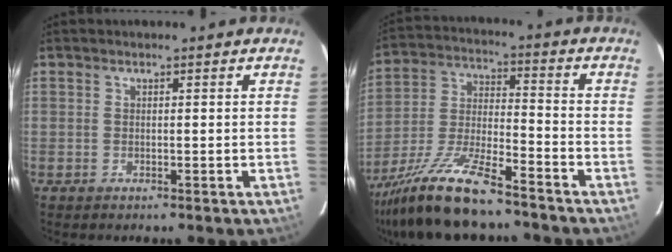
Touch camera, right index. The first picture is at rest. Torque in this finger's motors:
{"motor_torque": [1.11, -1.03, 0.57, 0.16]}